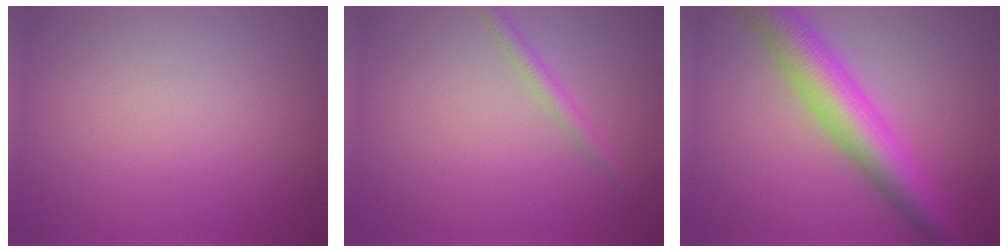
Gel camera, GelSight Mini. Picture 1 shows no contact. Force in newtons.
{"total": 1.6, "press": 1.6, "slide": 0.0}
{"total": 8.0, "press": 8.0, "slide": 0.2}